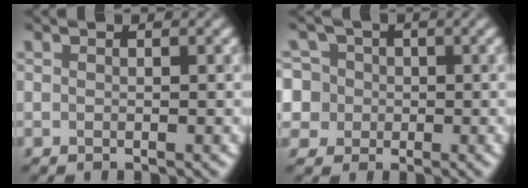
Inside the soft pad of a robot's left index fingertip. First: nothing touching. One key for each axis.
{"total": 7.8, "fx": 1.4, "fy": 7.1, "fz": 2.9, "tx": -0.054, "ty": 0.036, "tz": -0.012}